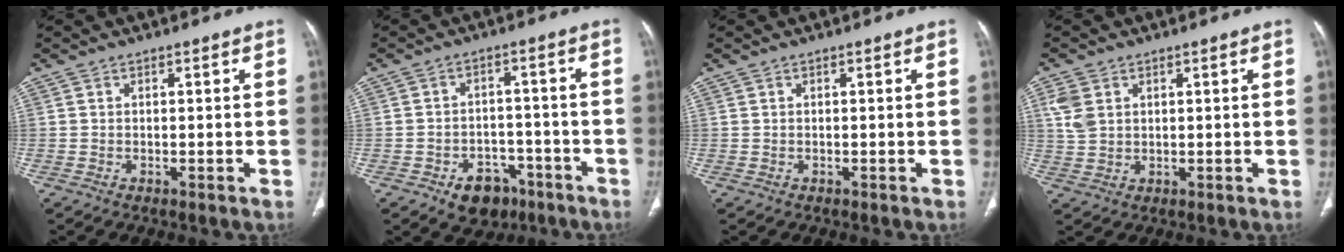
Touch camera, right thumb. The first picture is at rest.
{"total": 8.4, "force": [-4.8, 5.8, 3.6], "torque": [-0.022, 0.038, -0.063]}
{"total": 0.0}
{"total": 4.7, "force": [1.7, 3.4, 2.7], "torque": [-0.057, -0.001, 0.040]}